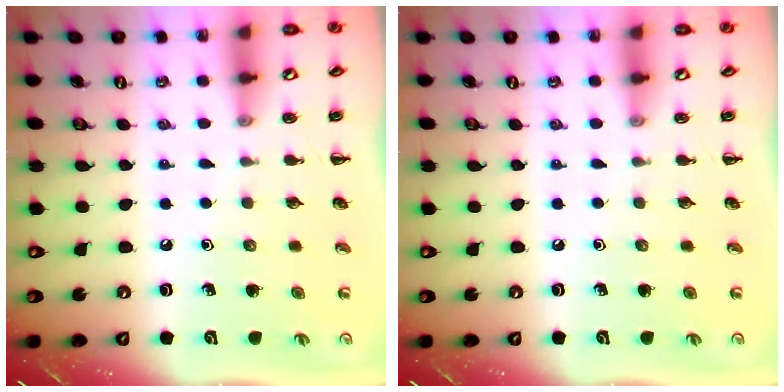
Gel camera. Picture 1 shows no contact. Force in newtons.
{"total": 0.0}